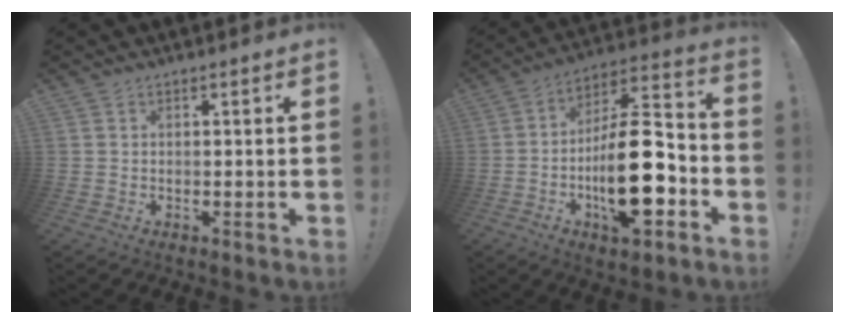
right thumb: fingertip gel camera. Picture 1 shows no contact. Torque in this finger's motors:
{"motor_torque": [2.29, 2.42, 1.38, -1.38, 0.53]}